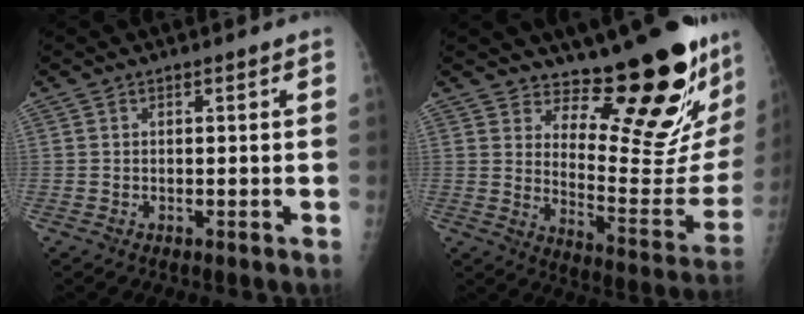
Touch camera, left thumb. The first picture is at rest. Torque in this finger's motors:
{"motor_torque": [0.42, 0.57, 0.03, -0.54, 0.05]}